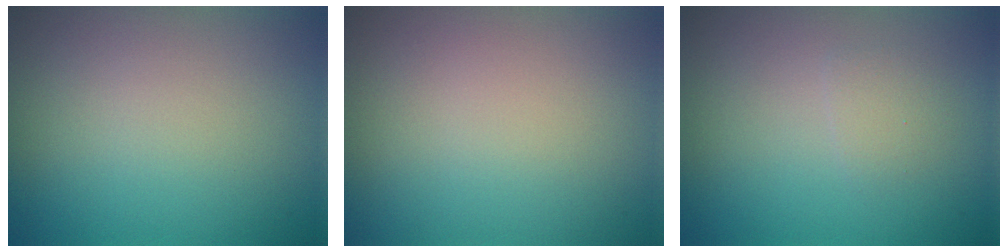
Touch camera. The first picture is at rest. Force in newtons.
{"total": 0.0}
{"total": 1.1, "press": 1.1, "slide": 0.1}